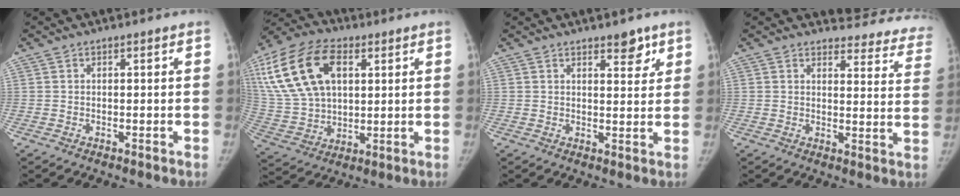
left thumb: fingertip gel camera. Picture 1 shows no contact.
{"total": 21.4, "force": [7.7, 13.3, 14.9], "torque": [-0.289, 0.001, 0.147]}
{"total": 4.2, "force": [2.8, 1.8, 2.5], "torque": [-0.011, -0.017, 0.038]}
{"total": 18.3, "force": [17.4, 5.4, 2.0], "torque": [0.029, -0.137, 0.167]}